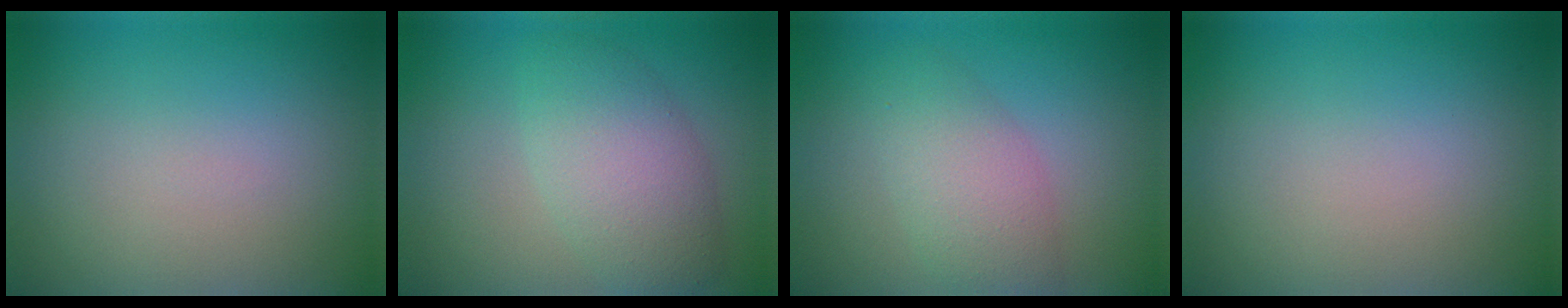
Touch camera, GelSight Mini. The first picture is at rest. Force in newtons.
{"total": 5.3, "press": 5.3, "slide": 0.2}
{"total": 3.9, "press": 3.9, "slide": 0.1}
{"total": 0.0}